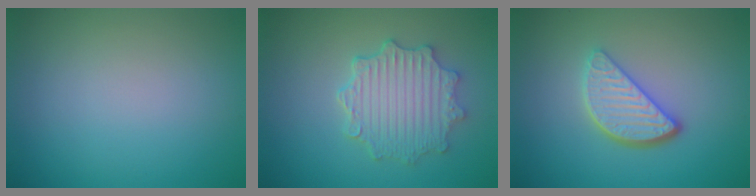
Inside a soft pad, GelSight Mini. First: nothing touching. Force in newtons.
{"total": 4.9, "press": 4.0, "slide": 2.9}
{"total": 3.9, "press": 3.1, "slide": 2.4}